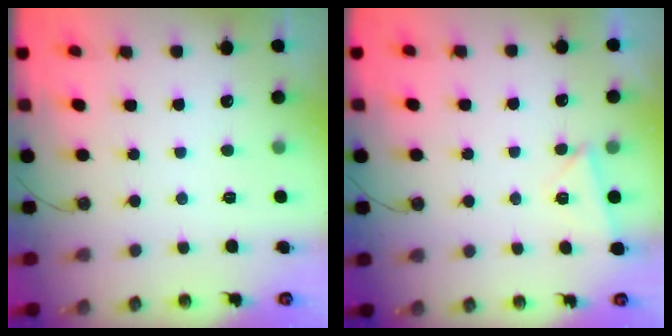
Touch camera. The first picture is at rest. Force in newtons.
{"total": 3.8, "press": 3.2, "slide": 2.1}